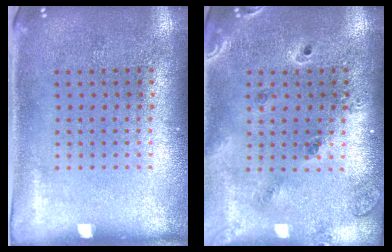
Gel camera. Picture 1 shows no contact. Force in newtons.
{"total": 1.4, "press": 1.3, "slide": 0.4}